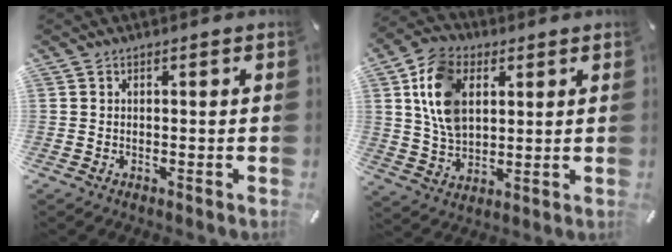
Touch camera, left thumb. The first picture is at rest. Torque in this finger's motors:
{"motor_torque": [0.71, 0.27, 1.44, -1.33, 0.21]}